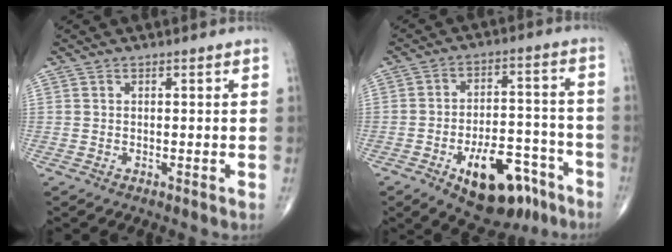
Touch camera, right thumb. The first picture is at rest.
{"total": 16.0, "force": [-8.8, 7.8, 10.8], "torque": [-0.131, 0.061, -0.121]}